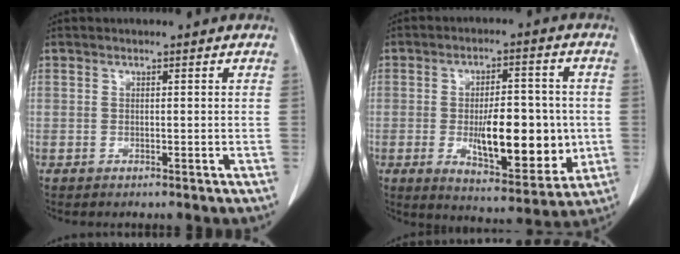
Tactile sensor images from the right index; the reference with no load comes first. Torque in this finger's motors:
{"motor_torque": [0.29, 0.09, 0.28, 0.10]}